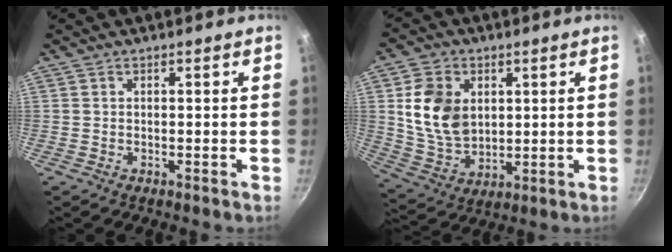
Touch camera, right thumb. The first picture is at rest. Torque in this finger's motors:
{"motor_torque": [-0.08, 0.51, 1.16, 0.12, 0.10]}